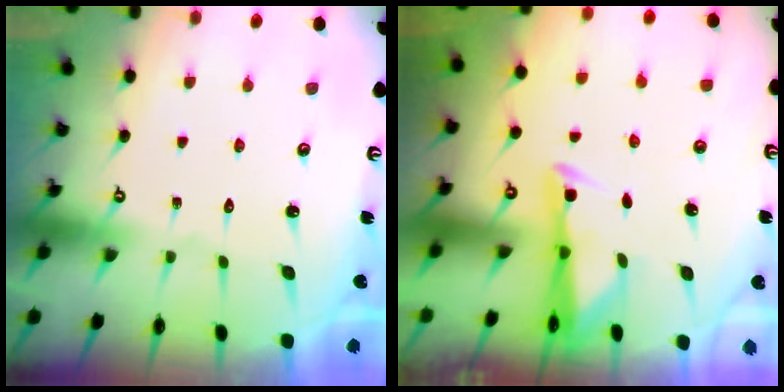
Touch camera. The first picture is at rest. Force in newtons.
{"total": 2.7, "press": 2.7, "slide": 0.4}